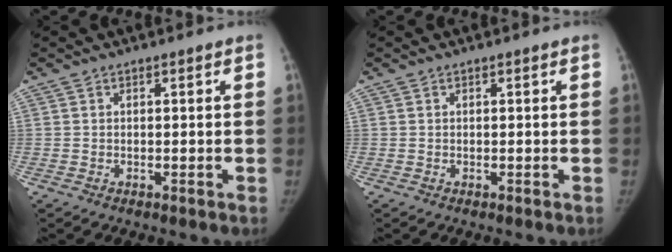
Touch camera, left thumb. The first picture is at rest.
{"total": 0.0}